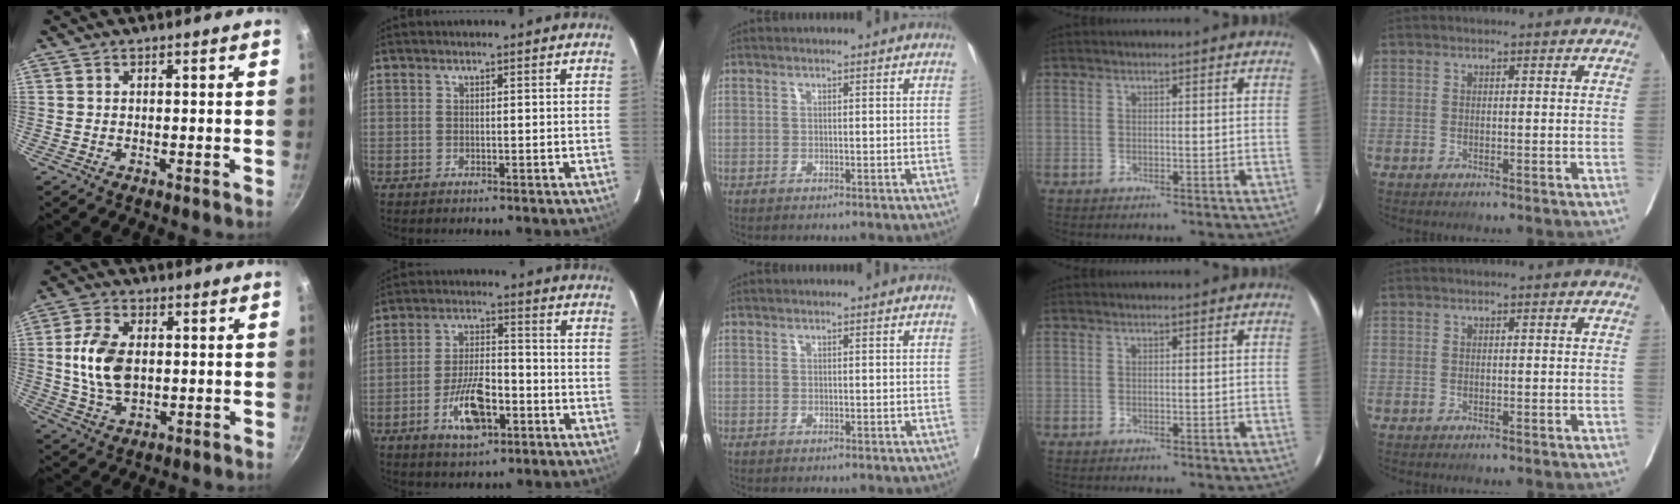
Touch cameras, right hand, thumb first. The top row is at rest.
{"thumb": {"total": 10.7, "force": [0.5, 6.6, 8.4], "torque": [-0.163, 0.002, 0.016]}, "index": {"total": 9.5, "force": [-4.0, 3.6, 7.8], "torque": [-0.151, 0.003, -0.068]}}